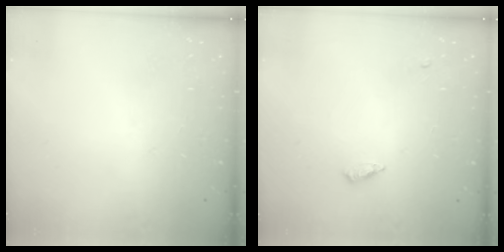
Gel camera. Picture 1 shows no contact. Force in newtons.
{"total": 4.2, "press": 4.2, "slide": 0.5}